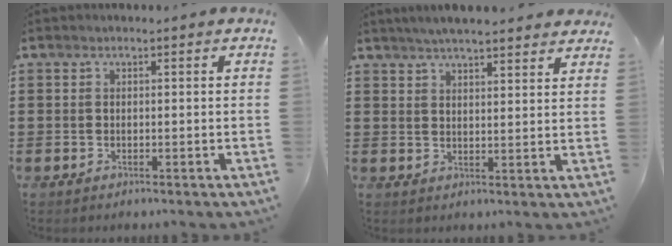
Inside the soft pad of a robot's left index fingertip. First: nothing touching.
{"total": 4.2, "force": [4.0, 0.3, 1.2], "torque": [-0.034, -0.007, 0.073]}